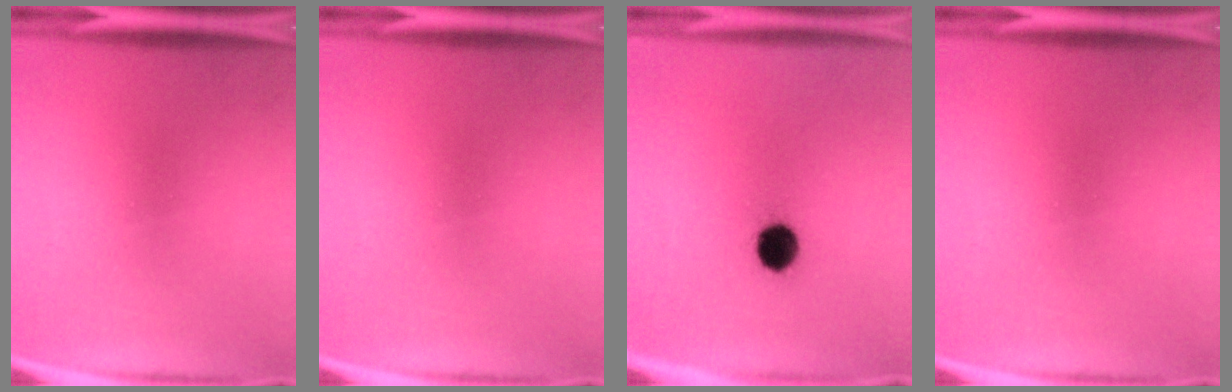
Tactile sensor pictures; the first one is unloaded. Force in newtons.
{"total": 0.0}
{"total": 7.0}
{"total": 0.0}